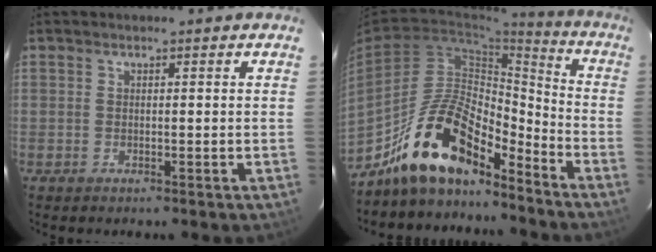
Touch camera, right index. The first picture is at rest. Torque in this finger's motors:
{"motor_torque": [0.84, -0.80, 1.05, 0.21]}